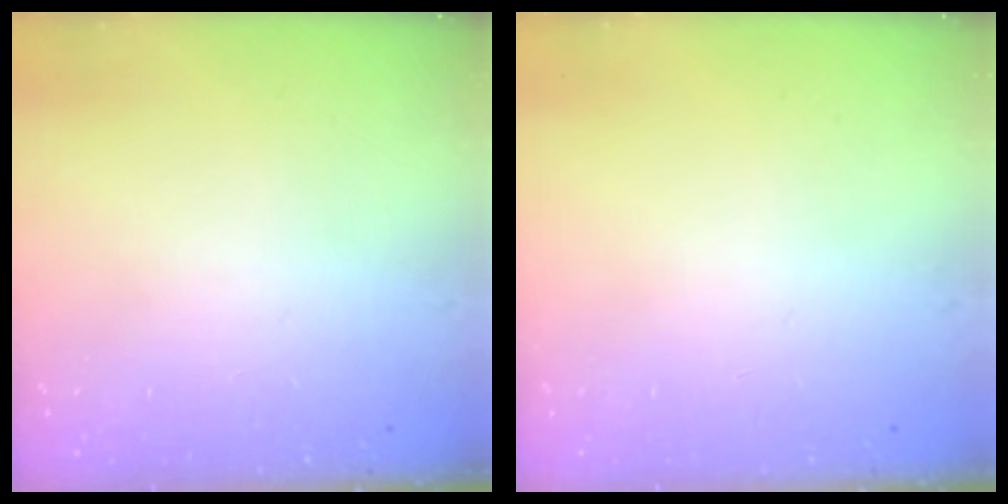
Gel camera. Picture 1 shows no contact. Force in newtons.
{"total": 0.0}